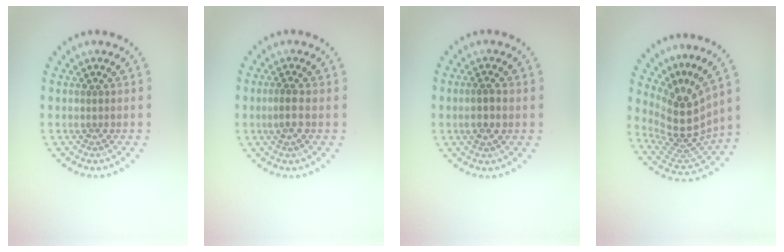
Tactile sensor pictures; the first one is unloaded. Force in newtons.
{"total": 1.6, "press": 1.5, "slide": 0.5}
{"total": 1.7, "press": 1.6, "slide": 0.5}
{"total": 5.1, "press": 3.6, "slide": 3.6}